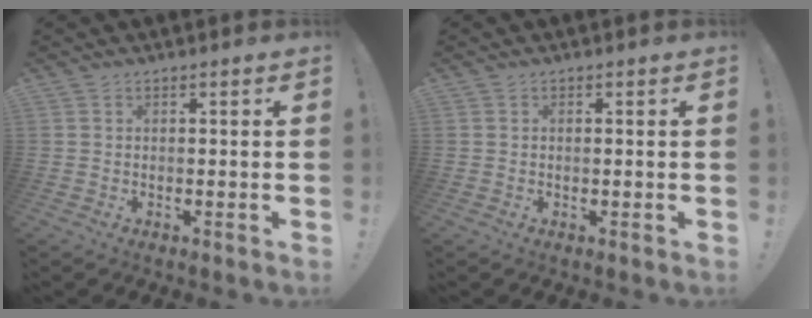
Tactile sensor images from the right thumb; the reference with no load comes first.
{"total": 0.0}